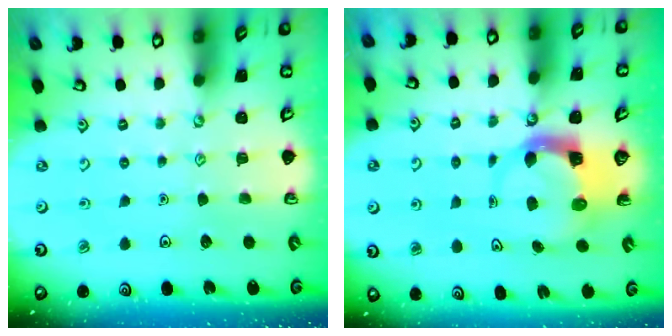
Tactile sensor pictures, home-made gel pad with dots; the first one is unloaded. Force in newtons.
{"total": 3.9, "press": 3.9, "slide": 0.6}